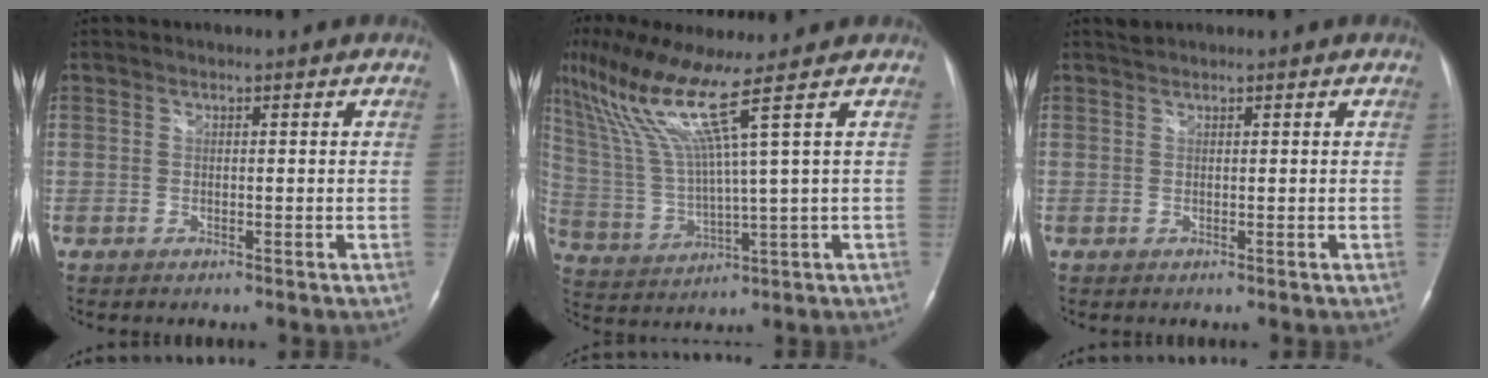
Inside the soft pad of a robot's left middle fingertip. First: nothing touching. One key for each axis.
{"total": 11.8, "fx": 6.7, "fy": -2.4, "fz": 9.5, "tx": -0.196, "ty": 0.002, "tz": 0.134}
{"total": 0.6, "fx": 0.6, "fy": -0.1, "fz": -0.1, "tx": -0.004, "ty": 0.008, "tz": 0.015}